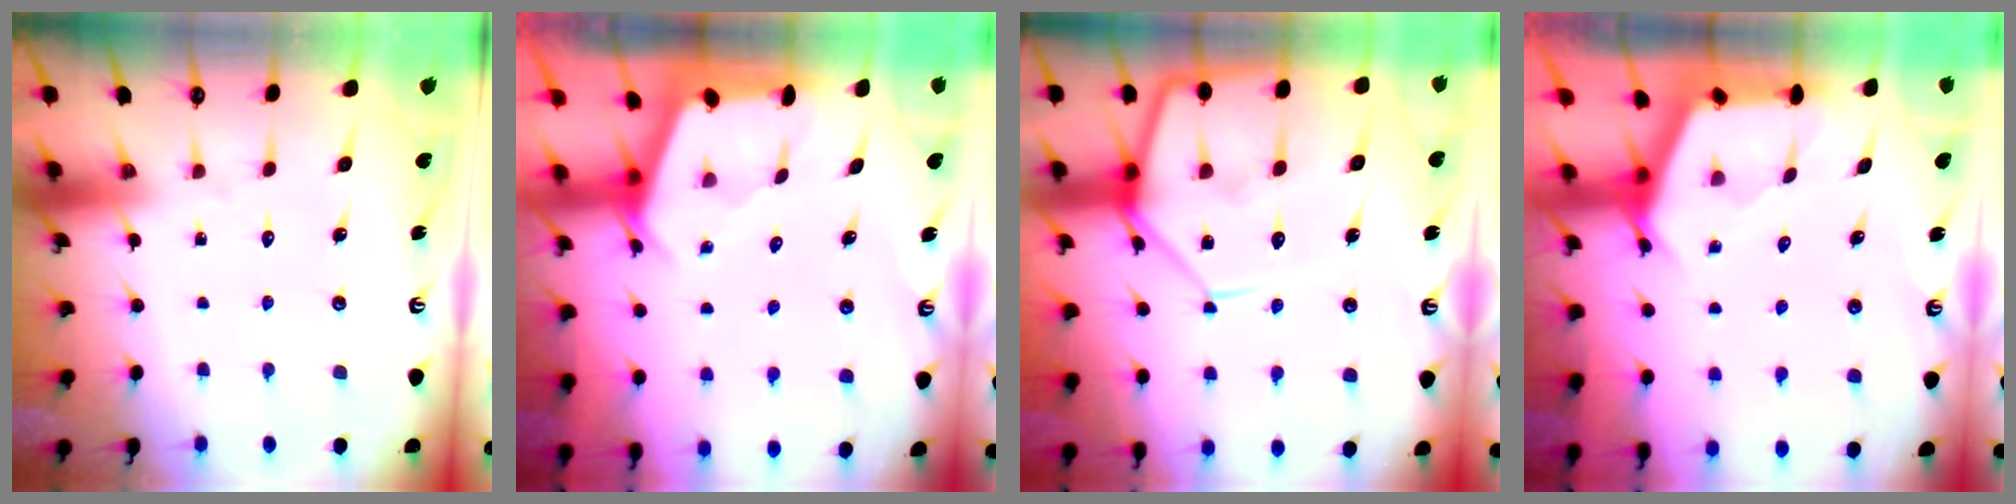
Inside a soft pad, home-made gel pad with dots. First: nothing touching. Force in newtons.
{"total": 2.5, "press": 2.5, "slide": 0.3}
{"total": 15.5, "press": 15.4, "slide": 1.6}
{"total": 2.7, "press": 2.7, "slide": 0.4}